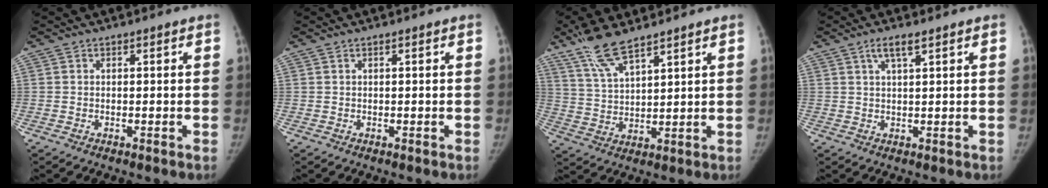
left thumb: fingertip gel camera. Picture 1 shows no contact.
{"total": 0.0}
{"total": 9.2, "force": [7.1, 2.3, 5.5], "torque": [-0.107, -0.031, 0.148]}
{"total": 3.2, "force": [1.9, 0.6, 2.5], "torque": [-0.054, -0.003, 0.039]}